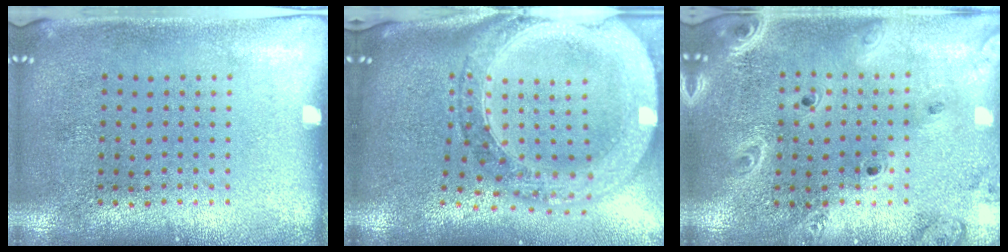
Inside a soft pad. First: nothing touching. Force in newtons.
{"total": 3.0, "press": 2.5, "slide": 1.6}
{"total": 2.4, "press": 2.1, "slide": 1.1}